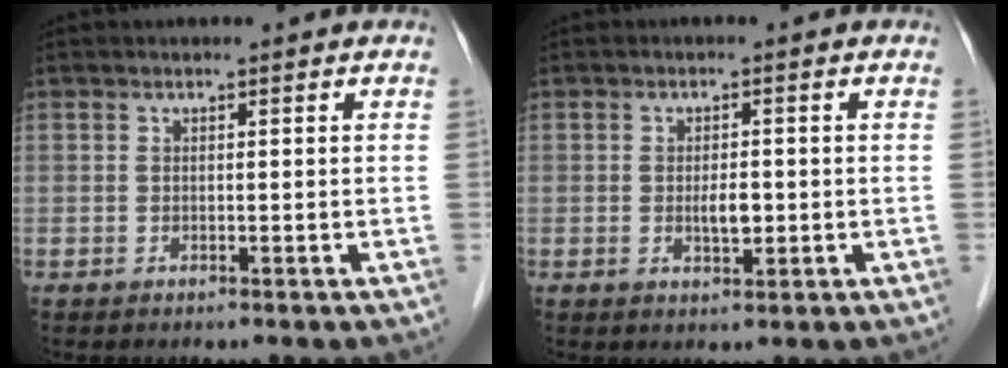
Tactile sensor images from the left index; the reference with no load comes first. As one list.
[{"total": 2.9, "force": [-0.4, 1.1, 2.6], "torque": [-0.048, 0.000, -0.003]}]